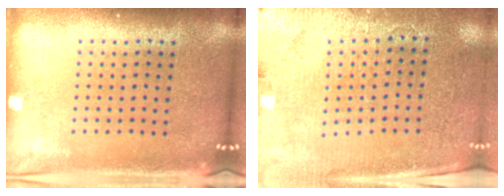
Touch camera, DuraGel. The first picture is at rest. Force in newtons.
{"total": 3.0, "press": 2.8, "slide": 1.0}